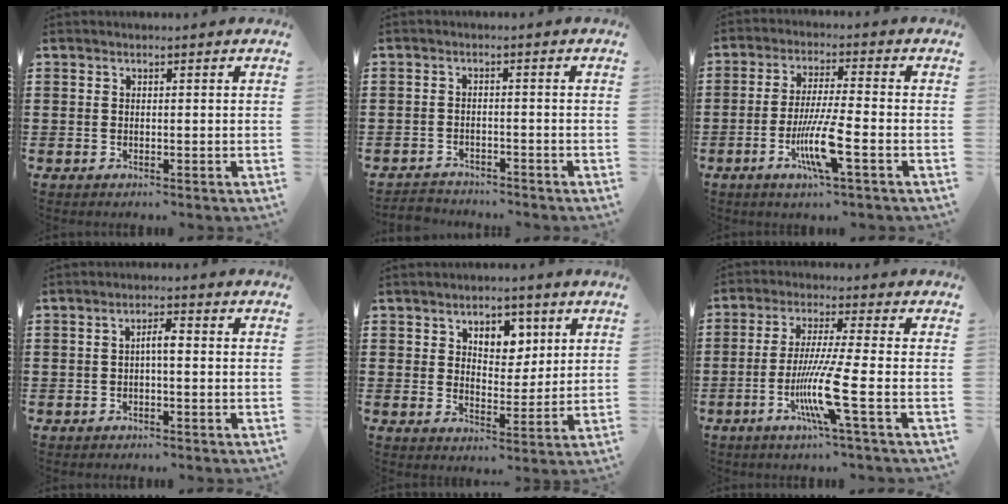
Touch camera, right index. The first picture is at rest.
{"total": 2.3, "force": [-2.3, 0.3, -0.3], "torque": [-0.002, 0.001, -0.052]}
{"total": 8.5, "force": [-3.3, 0.8, 7.8], "torque": [-0.159, -0.016, -0.064]}
{"total": 2.4, "force": [-0.3, 0.5, 2.3], "torque": [-0.044, 0.005, -0.008]}
{"total": 4.9, "force": [2.7, 3.5, 2.1], "torque": [-0.042, 0.006, 0.043]}
{"total": 9.8, "force": [-3.3, -0.2, 9.2], "torque": [-0.189, -0.021, -0.067]}